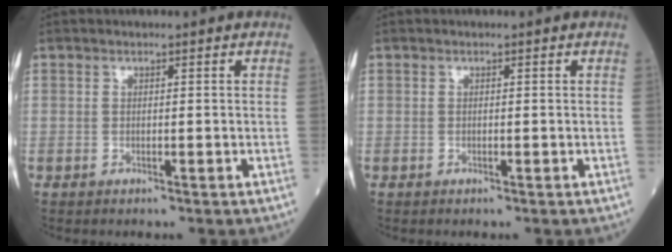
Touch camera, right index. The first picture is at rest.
{"total": 0.0}